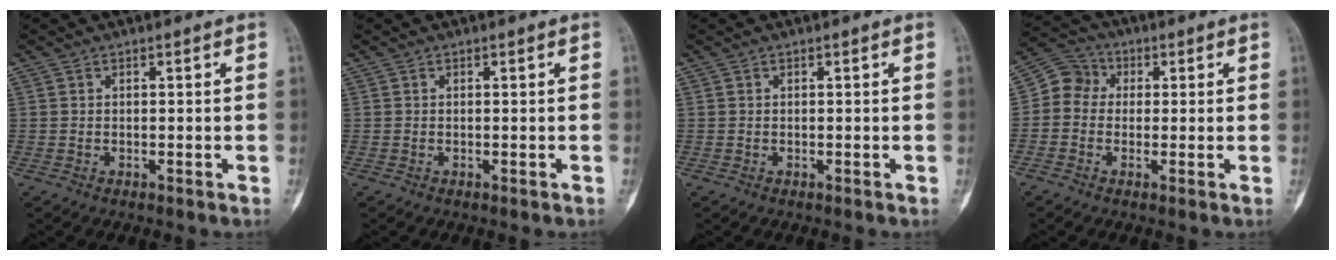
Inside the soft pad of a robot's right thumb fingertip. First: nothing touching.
{"total": 0.0}
{"total": 0.0}
{"total": 6.3, "force": [0.3, 5.7, 2.8], "torque": [-0.029, 0.021, -0.010]}